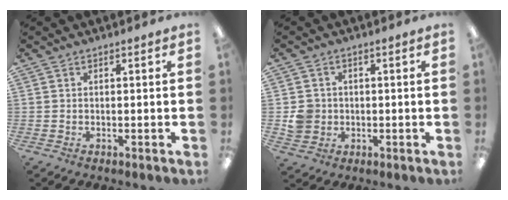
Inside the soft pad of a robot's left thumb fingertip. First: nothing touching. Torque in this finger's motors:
{"motor_torque": [-0.15, 0.21, 0.04, -0.05, 0.01]}